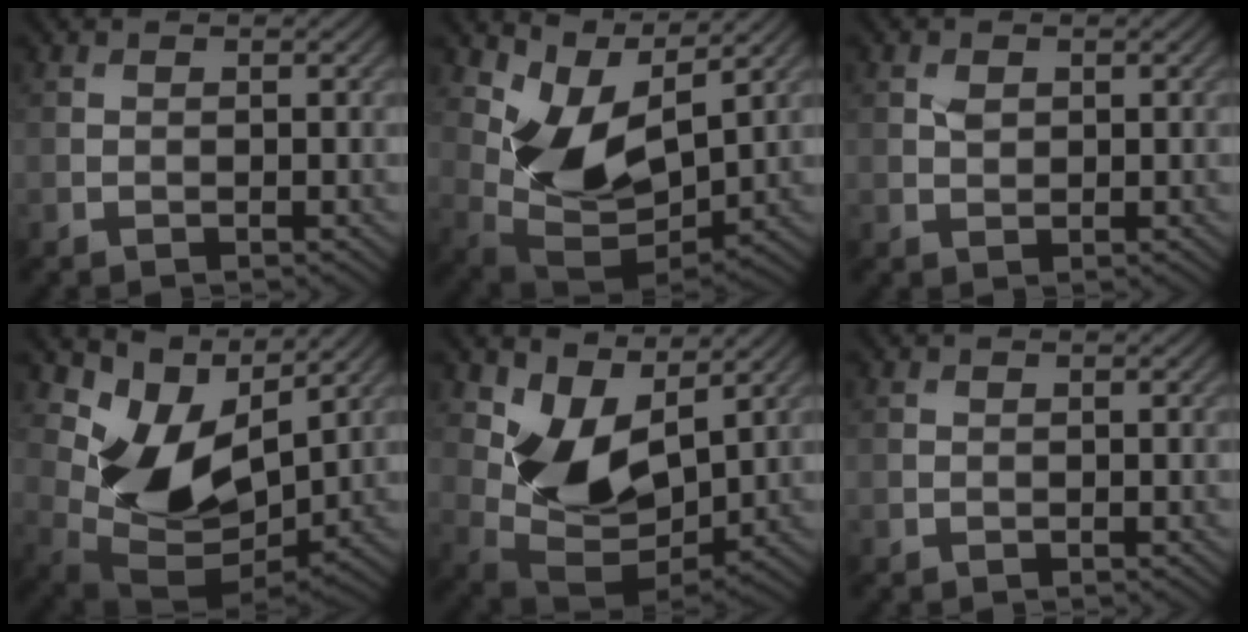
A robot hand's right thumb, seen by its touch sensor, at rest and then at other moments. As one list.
[{"total": 9.7, "force": [4.7, 4.7, 7.0], "torque": [-0.153, -0.009, 0.099]}, {"total": 1.3, "force": [0.5, 1.0, 0.8], "torque": [-0.015, -0.001, 0.010]}, {"total": 10.4, "force": [4.8, 5.8, 7.1], "torque": [-0.154, -0.012, 0.099]}, {"total": 9.5, "force": [4.2, 5.3, 6.6], "torque": [-0.137, -0.016, 0.084]}, {"total": 0.0}]